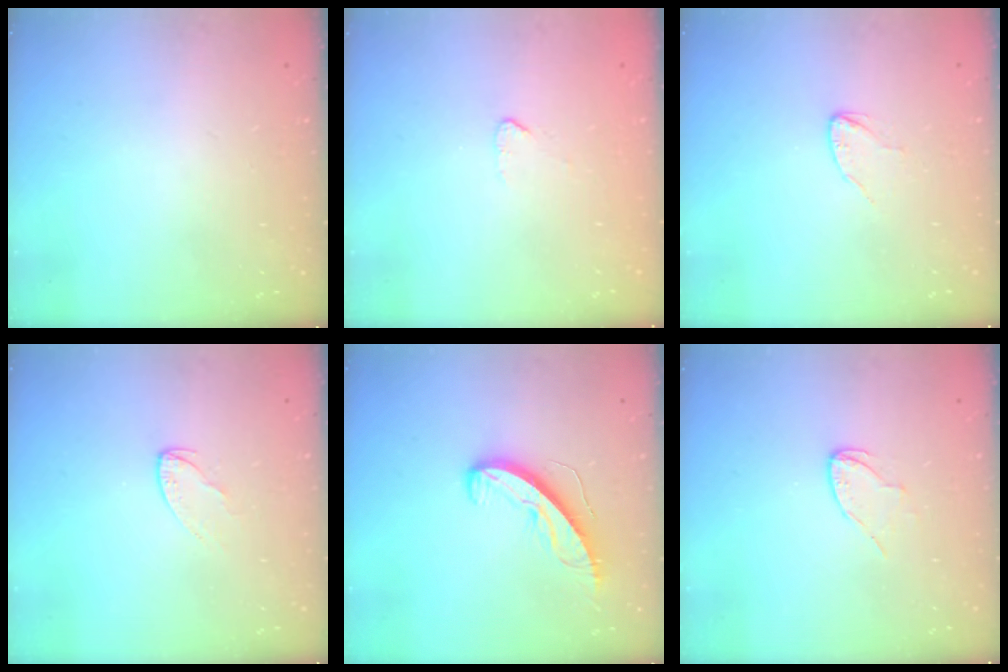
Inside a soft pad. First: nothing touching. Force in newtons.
{"total": 2.7, "press": 2.7, "slide": 0.2}
{"total": 2.7, "press": 2.7, "slide": 0.2}
{"total": 4.1, "press": 4.1, "slide": 0.5}
{"total": 9.1, "press": 9.1, "slide": 0.5}
{"total": 4.9, "press": 4.9, "slide": 0.5}